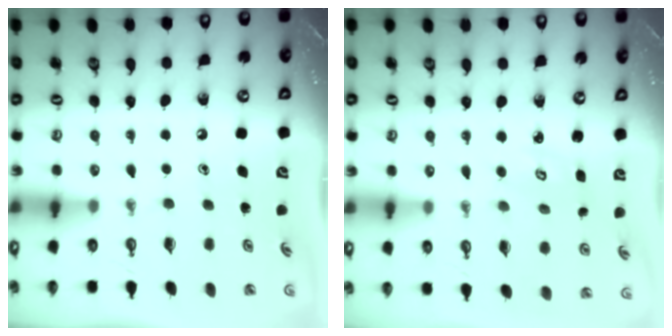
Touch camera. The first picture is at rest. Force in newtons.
{"total": 2.9, "press": 2.9, "slide": 0.3}